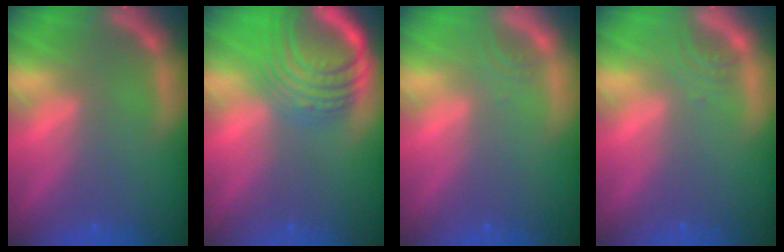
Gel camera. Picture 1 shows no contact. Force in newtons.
{"total": 10.0}
{"total": 1.0}
{"total": 1.4}